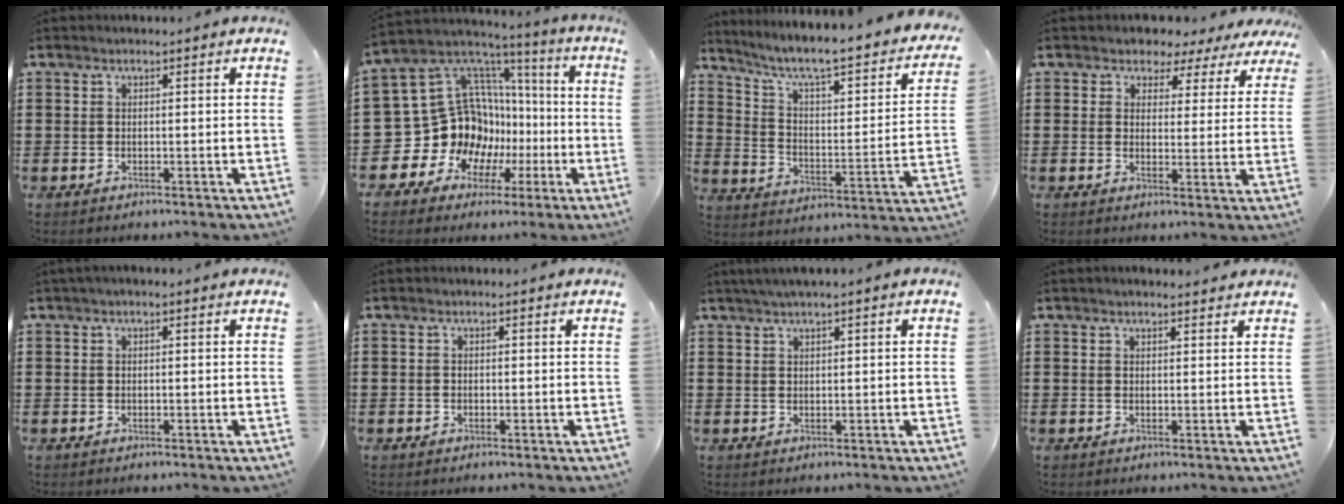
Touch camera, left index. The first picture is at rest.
{"total": 16.3, "force": [-2.0, 14.7, 6.9], "torque": [-0.187, -0.035, 0.001]}
{"total": 6.1, "force": [4.4, 0.7, 4.2], "torque": [-0.101, -0.041, 0.064]}
{"total": 3.1, "force": [2.4, 2.0, 0.2], "torque": [-0.017, -0.011, 0.037]}
{"total": 0.7, "force": [-0.4, 0.2, 0.6], "torque": [-0.011, -0.003, -0.007]}
{"total": 0.5, "force": [-0.3, 0.4, 0.2], "torque": [-0.006, 0.000, -0.007]}
{"total": 1.4, "force": [0.8, -0.1, 1.2], "torque": [-0.021, -0.001, 0.015]}
{"total": 1.2, "force": [1.1, 0.2, 0.6], "torque": [-0.014, 0.001, 0.020]}